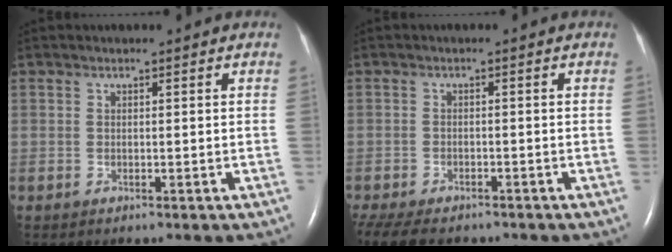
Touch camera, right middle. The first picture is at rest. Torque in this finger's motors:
{"motor_torque": [0.54, -0.54, 0.05, 0.02]}